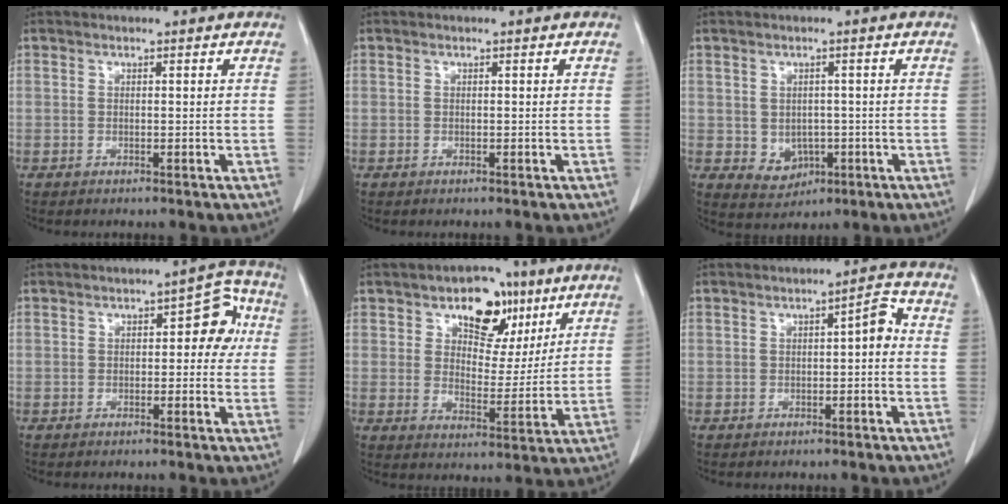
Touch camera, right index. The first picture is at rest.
{"total": 0.0}
{"total": 4.1, "force": [-0.7, 3.5, 2.1], "torque": [-0.026, 0.000, 0.004]}
{"total": 5.9, "force": [0.6, 3.0, 5.0], "torque": [-0.045, 0.030, 0.001]}
{"total": 10.3, "force": [5.8, 6.3, 5.7], "torque": [-0.075, 0.014, 0.091]}
{"total": 3.4, "force": [-0.1, 1.0, 3.2], "torque": [-0.044, 0.016, -0.003]}